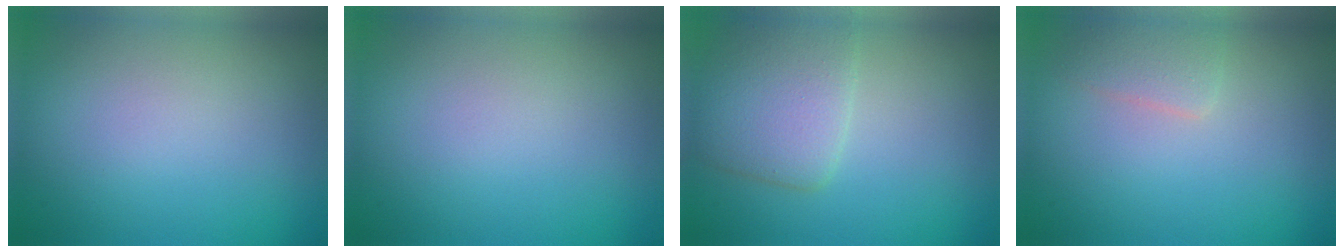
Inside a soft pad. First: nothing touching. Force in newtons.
{"total": 0.0}
{"total": 4.2, "press": 4.2, "slide": 0.1}
{"total": 1.7, "press": 1.7, "slide": 0.1}